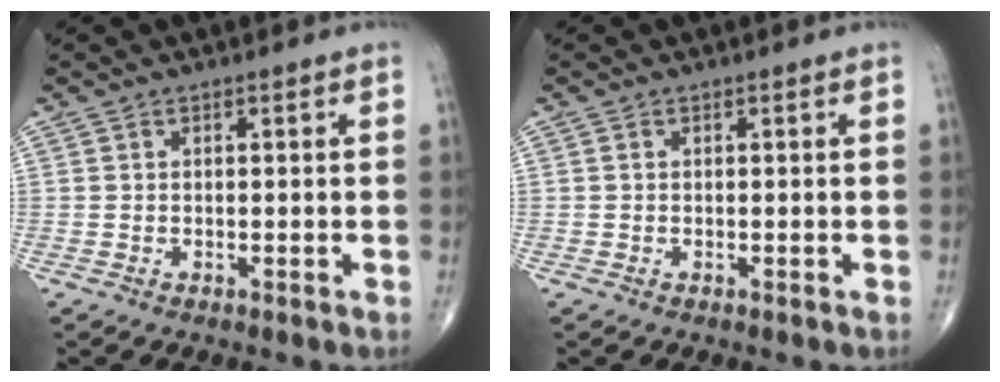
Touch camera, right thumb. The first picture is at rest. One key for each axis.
{"total": 0.0}